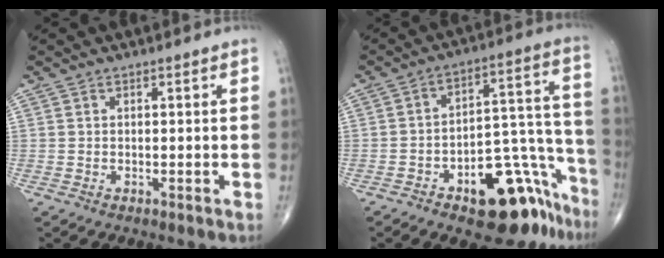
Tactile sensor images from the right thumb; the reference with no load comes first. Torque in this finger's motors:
{"motor_torque": [4.10, 0.90, 1.06, -1.17, 0.06]}